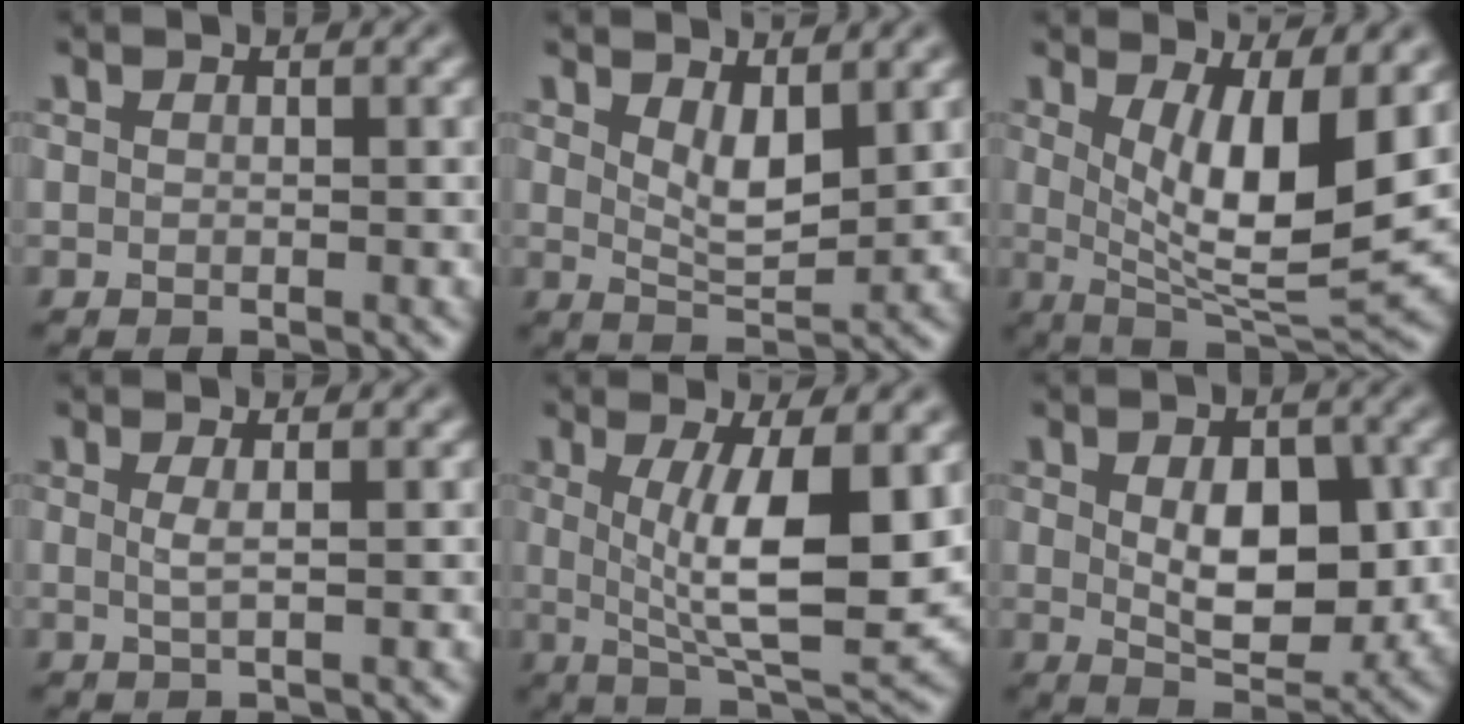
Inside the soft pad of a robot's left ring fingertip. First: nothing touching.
{"total": 3.4, "force": [1.6, 1.3, 2.7], "torque": [-0.053, -0.009, 0.033]}
{"total": 8.8, "force": [1.7, 2.7, 8.2], "torque": [-0.135, -0.025, 0.039]}
{"total": 1.3, "force": [0.2, 0.3, 1.2], "torque": [-0.022, -0.002, 0.001]}
{"total": 8.9, "force": [1.1, 2.5, 8.5], "torque": [-0.138, -0.018, 0.028]}
{"total": 6.5, "force": [0.3, 3.7, 5.4], "torque": [-0.085, -0.010, 0.010]}